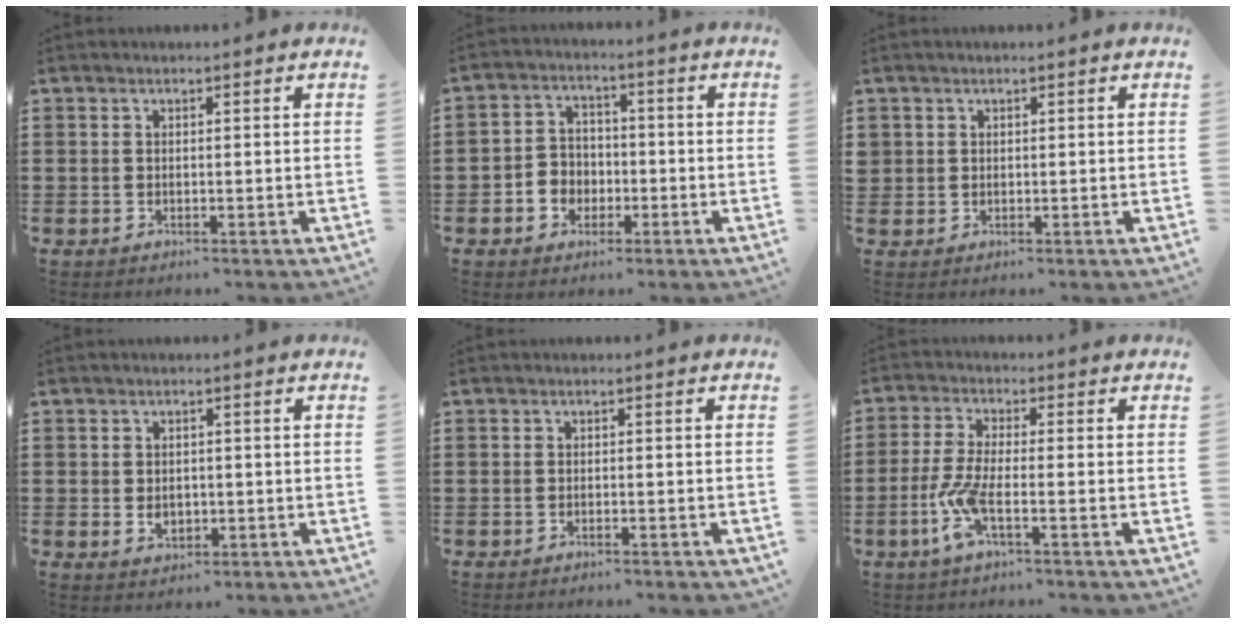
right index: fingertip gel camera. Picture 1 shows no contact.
{"total": 4.1, "force": [-1.7, 3.6, 1.0], "torque": [-0.030, 0.011, -0.037]}
{"total": 1.2, "force": [0.5, 1.1, 0.0], "torque": [-0.004, 0.005, 0.009]}
{"total": 2.2, "force": [-0.2, 1.5, 1.5], "torque": [-0.034, 0.001, -0.004]}
{"total": 0.8, "force": [-0.7, 0.0, 0.3], "torque": [-0.008, -0.002, -0.013]}
{"total": 5.9, "force": [-2.5, 1.2, 5.2], "torque": [-0.138, -0.018, -0.056]}